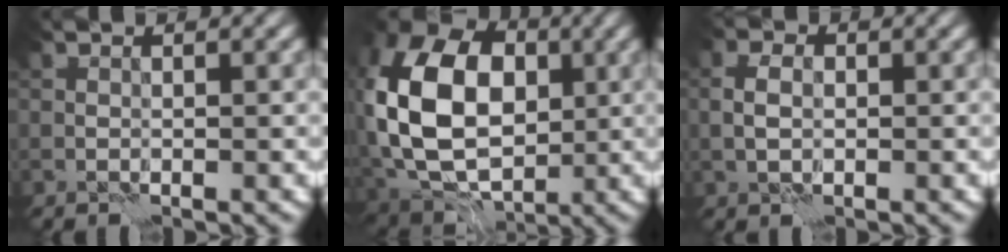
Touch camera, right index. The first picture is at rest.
{"total": 14.4, "force": [0.8, 10.4, 10.0], "torque": [-0.206, 0.009, 0.001]}
{"total": 2.1, "force": [0.1, 1.7, 1.3], "torque": [-0.027, 0.004, 0.001]}